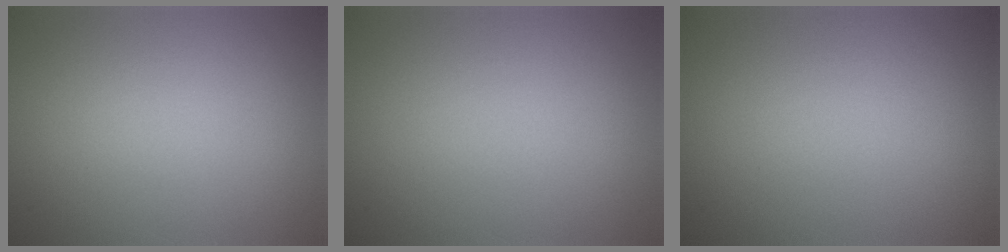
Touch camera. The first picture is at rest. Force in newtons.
{"total": 0.0}
{"total": 0.0}